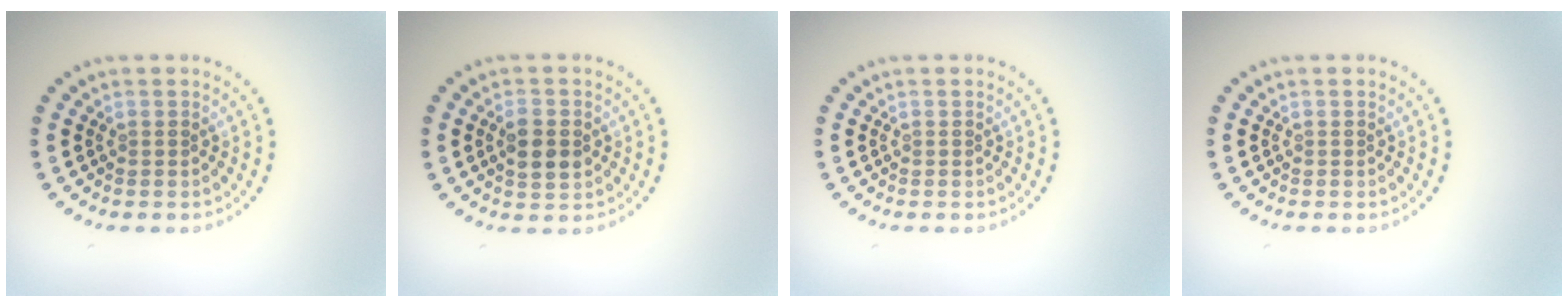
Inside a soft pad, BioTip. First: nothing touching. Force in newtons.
{"total": 3.0, "press": 3.0, "slide": 0.2}
{"total": 0.0}
{"total": 0.0}